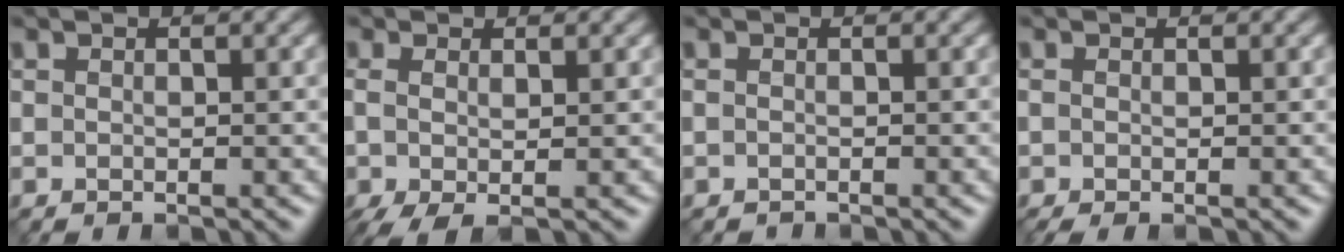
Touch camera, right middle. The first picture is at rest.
{"total": 2.9, "force": [-0.7, 1.0, 2.6], "torque": [-0.069, 0.002, -0.011]}
{"total": 0.5, "force": [-0.4, 0.1, -0.4], "torque": [0.005, 0.005, -0.003]}
{"total": 1.1, "force": [-0.5, 0.4, 0.9], "torque": [-0.025, -0.001, -0.009]}